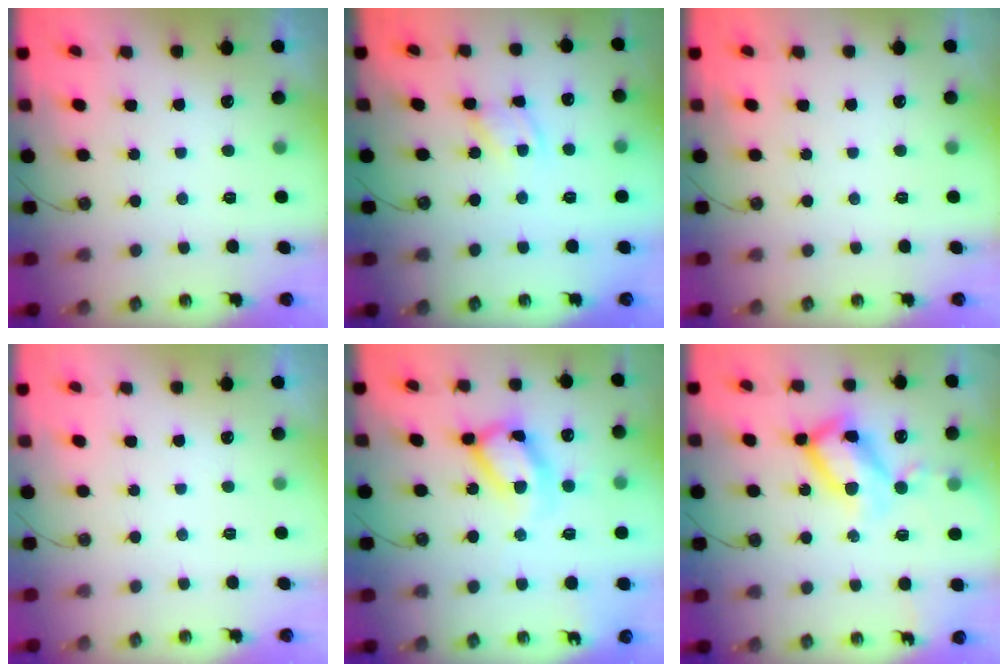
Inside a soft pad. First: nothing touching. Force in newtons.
{"total": 5.8, "press": 5.8, "slide": 0.5}
{"total": 1.2, "press": 1.1, "slide": 0.3}
{"total": 0.0}
{"total": 16.1, "press": 16.0, "slide": 1.8}
{"total": 18.6, "press": 18.5, "slide": 1.5}